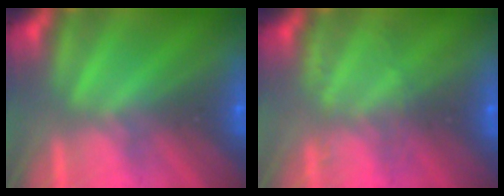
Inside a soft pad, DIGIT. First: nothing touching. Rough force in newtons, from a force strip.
{"total": 2.1}